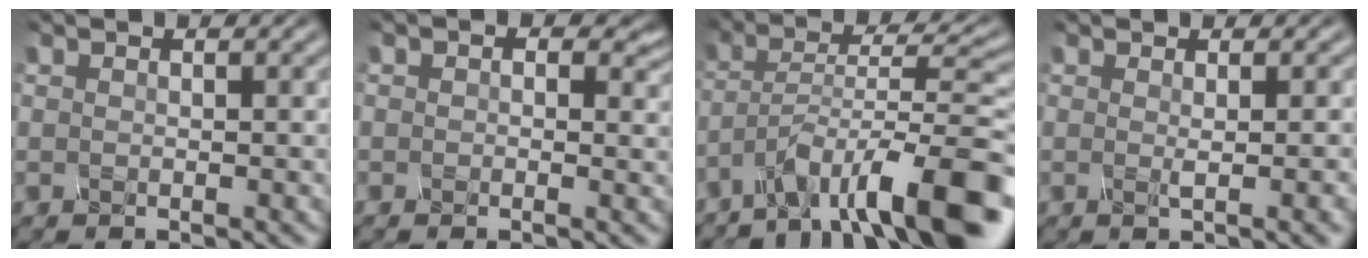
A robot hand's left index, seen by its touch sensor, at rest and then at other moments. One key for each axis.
{"total": 1.2, "fx": 0.0, "fy": 0.9, "fz": 0.7, "tx": -0.020, "ty": -0.002, "tz": 0.022}
{"total": 11.1, "fx": -7.7, "fy": 1.9, "fz": 7.8, "tx": -0.134, "ty": 0.013, "tz": -0.112}
{"total": 1.7, "fx": -0.4, "fy": 0.2, "fz": 1.7, "tx": -0.035, "ty": 0.002, "tz": 0.004}